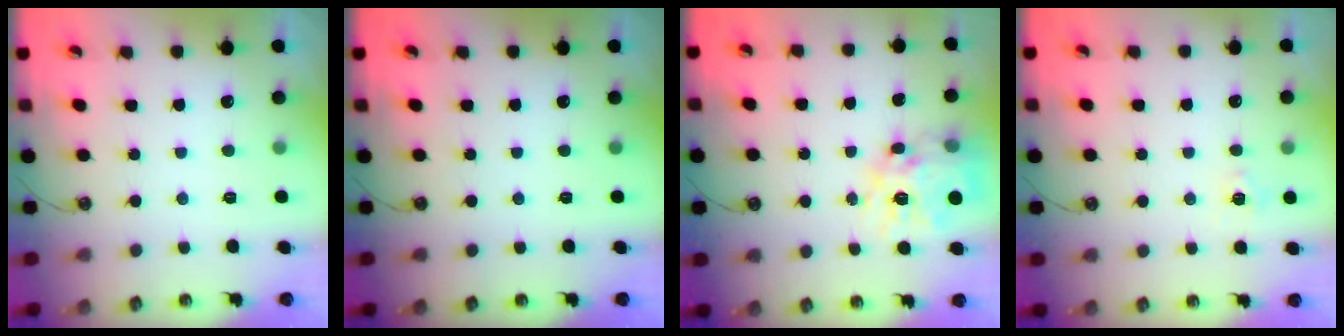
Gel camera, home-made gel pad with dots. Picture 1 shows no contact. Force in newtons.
{"total": 0.0}
{"total": 16.1, "press": 16.0, "slide": 1.5}
{"total": 6.1, "press": 6.1, "slide": 0.6}